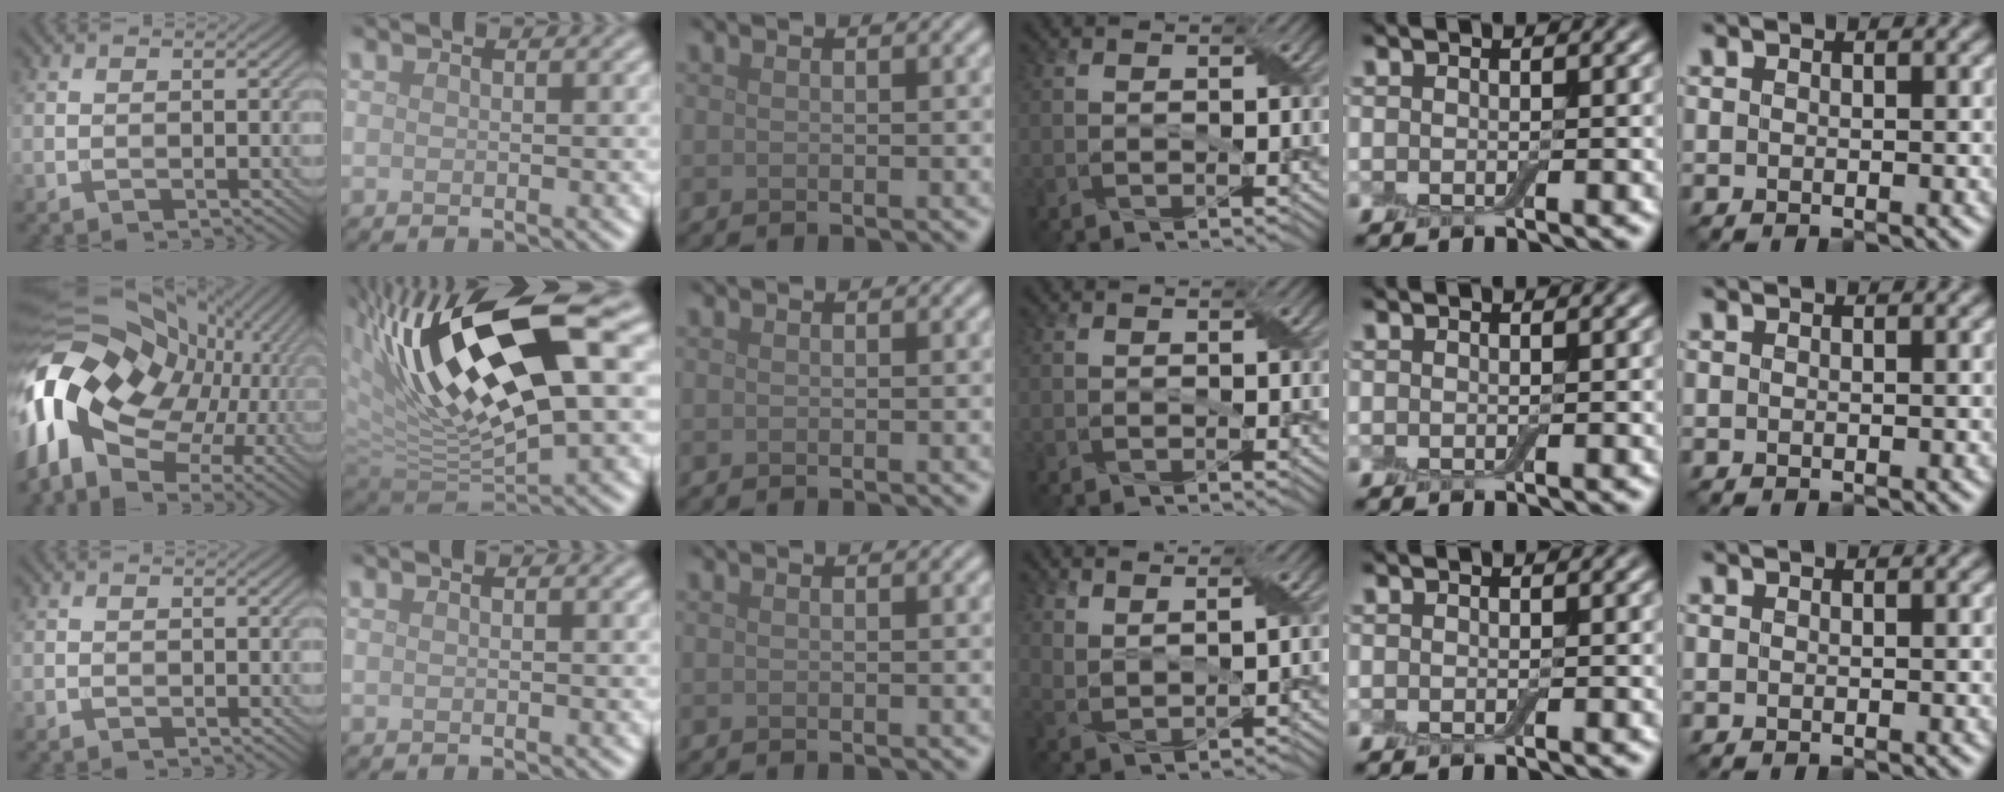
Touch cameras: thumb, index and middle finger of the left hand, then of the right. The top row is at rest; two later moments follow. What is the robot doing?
{"motion": "peel", "object": "aluminum foil"}